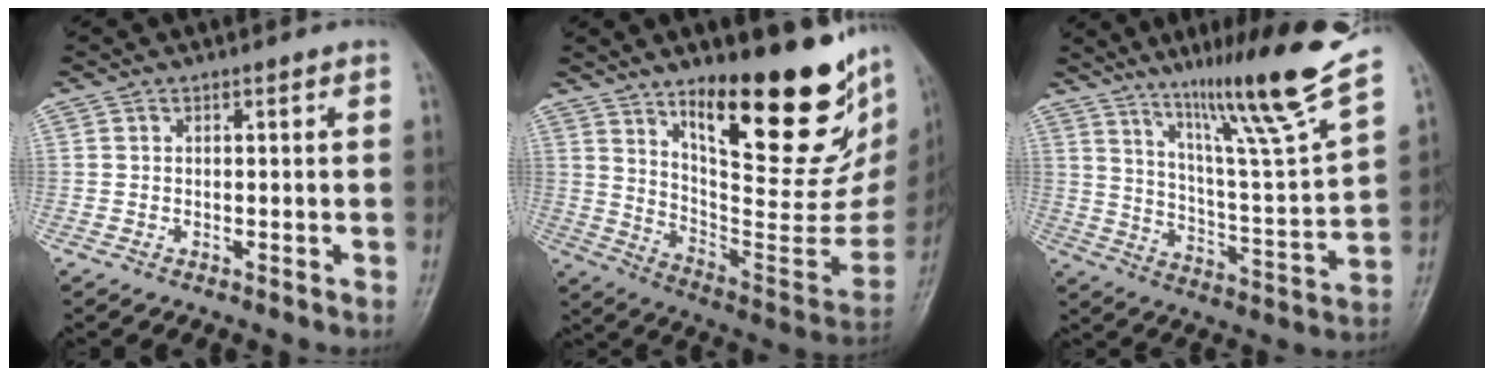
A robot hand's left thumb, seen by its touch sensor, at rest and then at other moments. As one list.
[{"total": 30.6, "force": [17.8, 9.8, 22.9], "torque": [-0.283, -0.089, 0.283]}, {"total": 20.2, "force": [14.5, 0.0, 14.2], "torque": [-0.199, -0.082, 0.236]}]